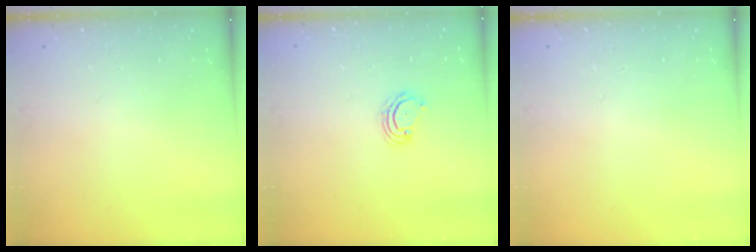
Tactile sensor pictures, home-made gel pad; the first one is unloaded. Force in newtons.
{"total": 4.7, "press": 4.6, "slide": 0.4}
{"total": 0.0}